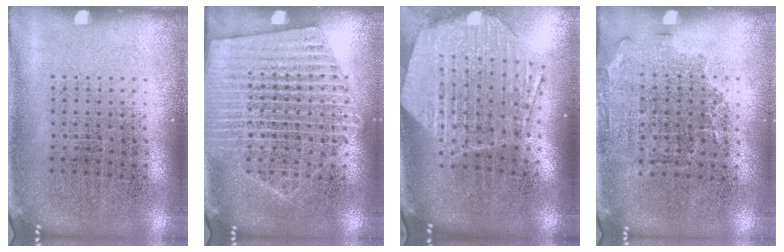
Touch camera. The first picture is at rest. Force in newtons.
{"total": 2.0, "press": 1.8, "slide": 0.9}
{"total": 2.6, "press": 2.1, "slide": 1.5}
{"total": 1.4, "press": 1.1, "slide": 0.9}